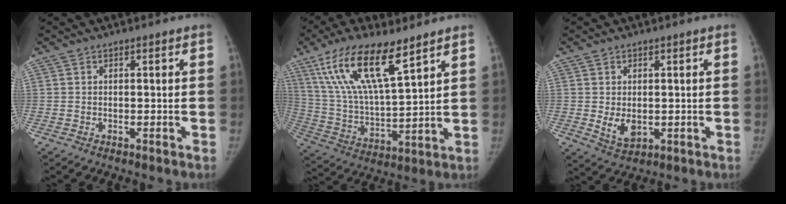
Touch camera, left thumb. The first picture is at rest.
{"total": 17.9, "force": [10.4, 5.1, 13.7], "torque": [-0.258, -0.038, 0.206]}
{"total": 4.6, "force": [-0.3, 3.3, 3.3], "torque": [-0.046, -0.011, 0.007]}